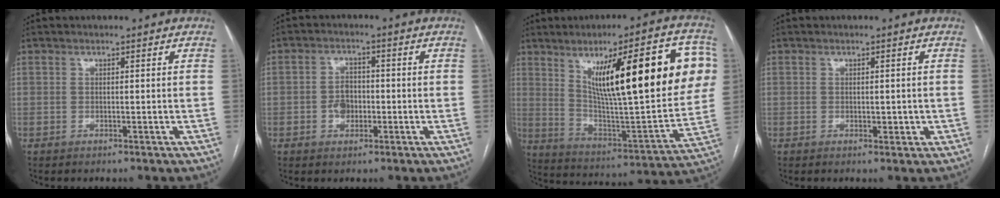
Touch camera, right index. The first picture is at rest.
{"total": 3.7, "force": [-0.9, 2.8, 2.3], "torque": [-0.038, 0.008, -0.014]}
{"total": 27.2, "force": [8.4, 5.1, 25.3], "torque": [-0.348, 0.023, 0.133]}
{"total": 1.7, "force": [-0.1, 1.1, 1.3], "torque": [-0.014, 0.001, 0.002]}